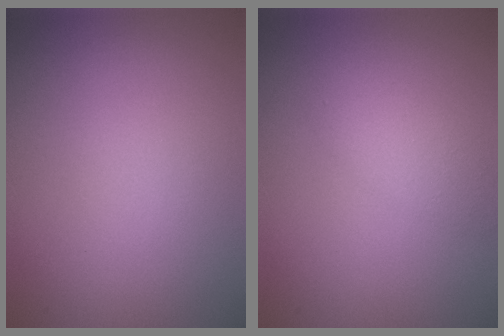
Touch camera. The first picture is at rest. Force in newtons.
{"total": 2.2, "press": 2.2, "slide": 0.2}